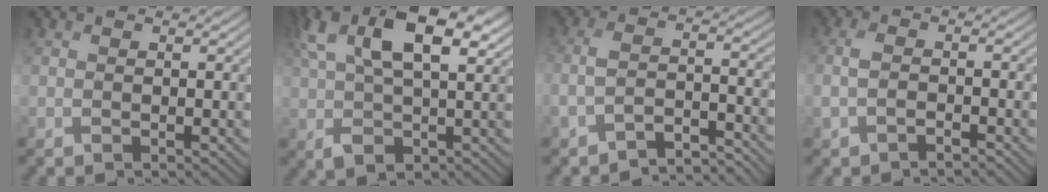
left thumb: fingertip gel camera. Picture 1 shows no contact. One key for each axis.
{"total": 11.2, "fx": 3.5, "fy": 5.5, "fz": 9.1, "tx": -0.182, "ty": 0.004, "tz": 0.062}
{"total": 5.1, "fx": -4.1, "fy": 1.3, "fz": 2.7, "tx": -0.056, "ty": -0.001, "tz": -0.080}
{"total": 2.3, "fx": -1.2, "fy": 0.9, "fz": 1.8, "tx": -0.044, "ty": 0.000, "tz": -0.031}